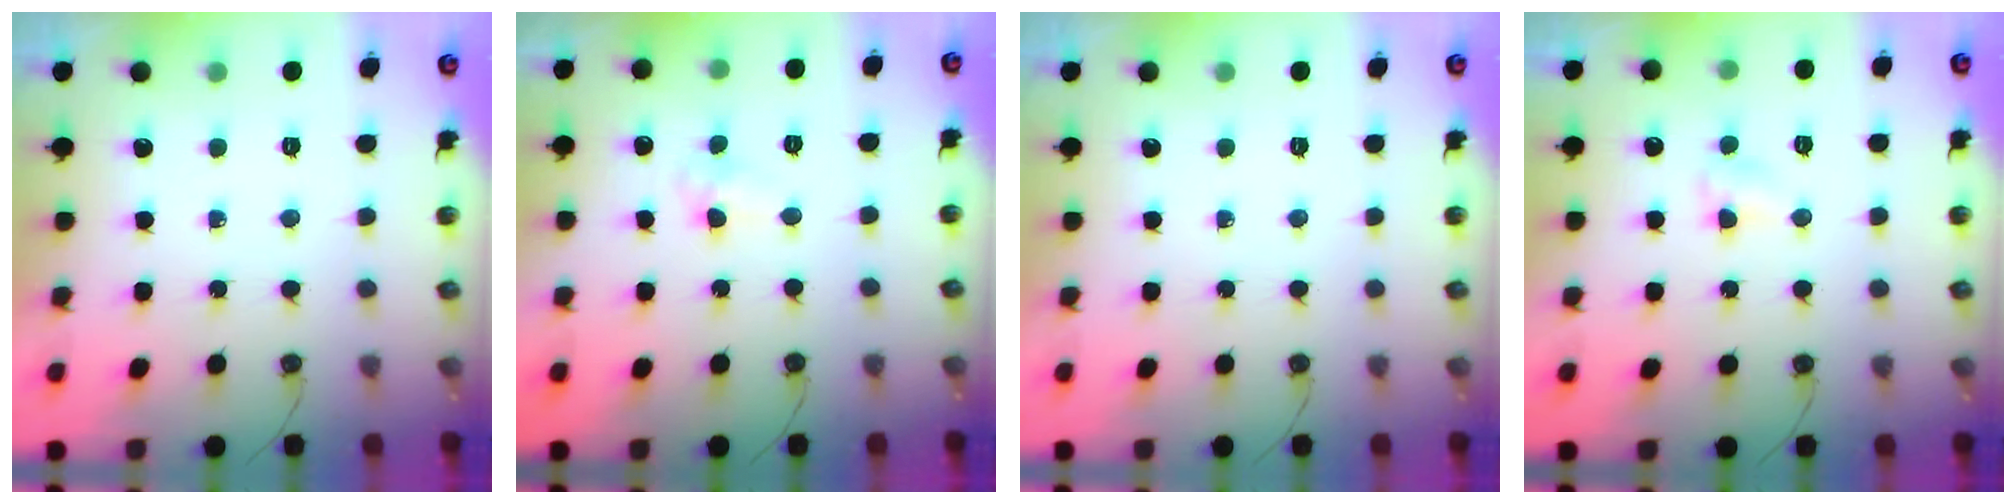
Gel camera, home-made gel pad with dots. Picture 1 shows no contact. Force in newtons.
{"total": 3.4, "press": 3.4, "slide": 0.5}
{"total": 0.0}
{"total": 3.0, "press": 3.0, "slide": 0.4}